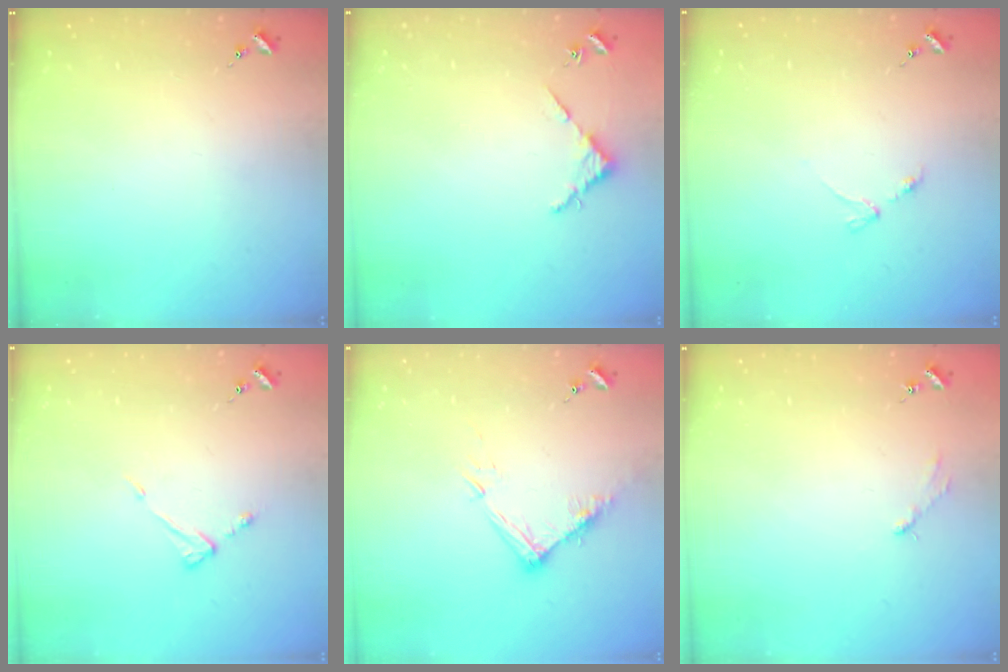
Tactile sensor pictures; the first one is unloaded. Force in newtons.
{"total": 3.1, "press": 3.1, "slide": 0.3}
{"total": 3.2, "press": 3.1, "slide": 0.5}
{"total": 4.4, "press": 4.4, "slide": 0.4}
{"total": 10.5, "press": 10.5, "slide": 0.8}
{"total": 2.9, "press": 2.9, "slide": 0.4}